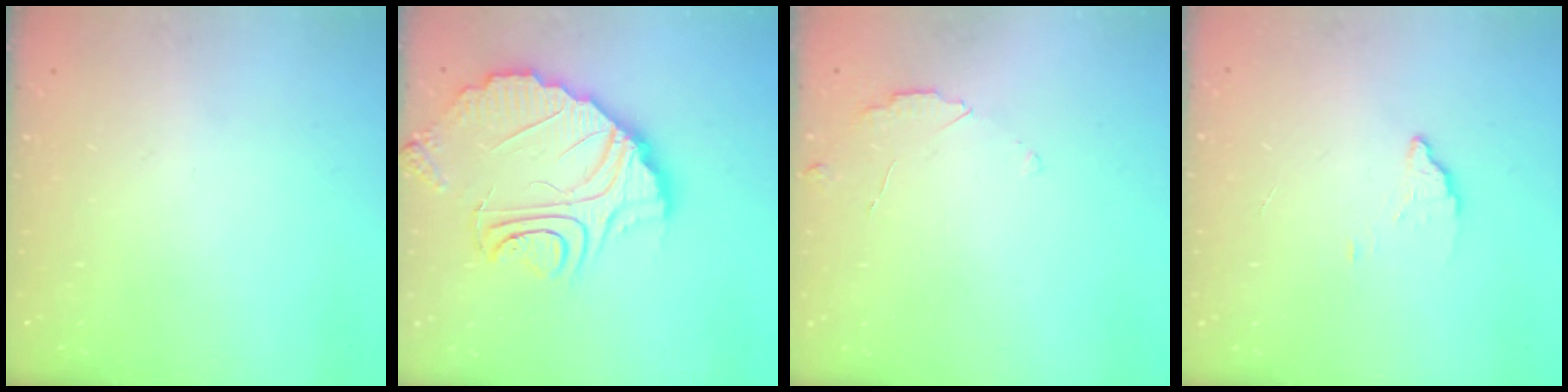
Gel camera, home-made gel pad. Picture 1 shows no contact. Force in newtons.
{"total": 13.6, "press": 13.6, "slide": 1.2}
{"total": 2.7, "press": 2.6, "slide": 0.3}
{"total": 2.4, "press": 2.4, "slide": 0.1}